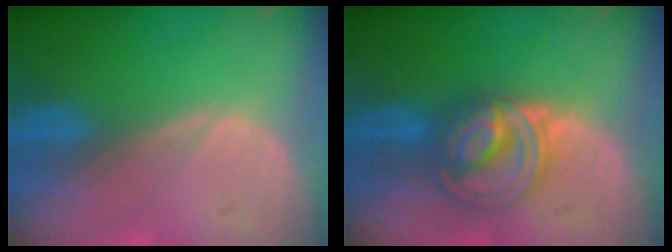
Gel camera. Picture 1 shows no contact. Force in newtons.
{"total": 6.5, "press": 6.5, "slide": 0.3}